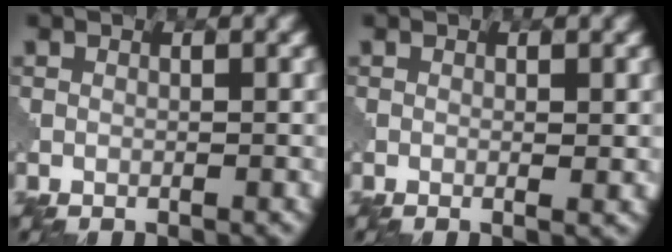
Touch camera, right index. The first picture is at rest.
{"total": 1.0, "force": [0.0, 0.1, 1.0], "torque": [-0.015, -0.003, -0.002]}